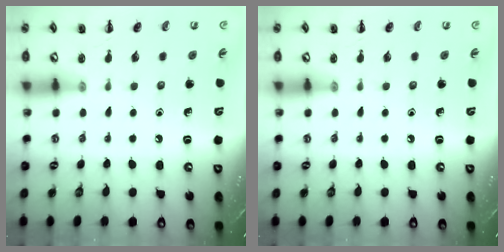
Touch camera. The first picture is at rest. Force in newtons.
{"total": 0.0}